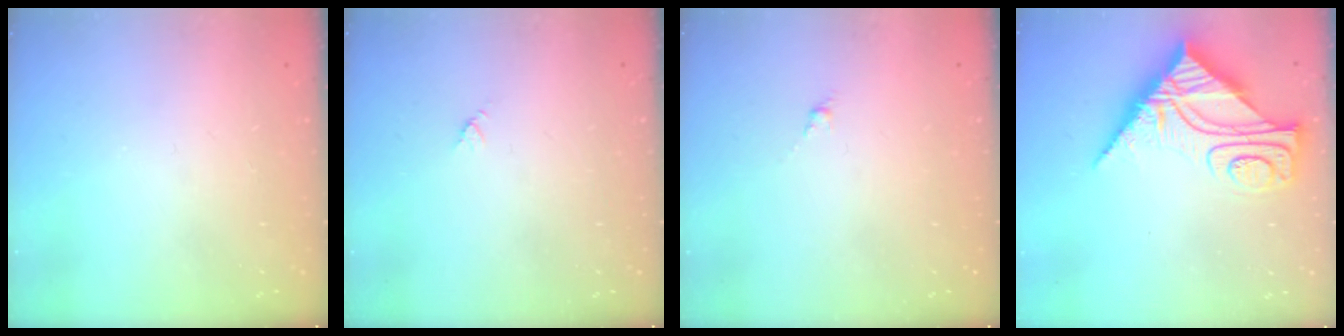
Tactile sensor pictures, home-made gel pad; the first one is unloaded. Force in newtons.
{"total": 2.9, "press": 2.9, "slide": 0.3}
{"total": 0.0}
{"total": 15.0, "press": 15.0, "slide": 1.6}